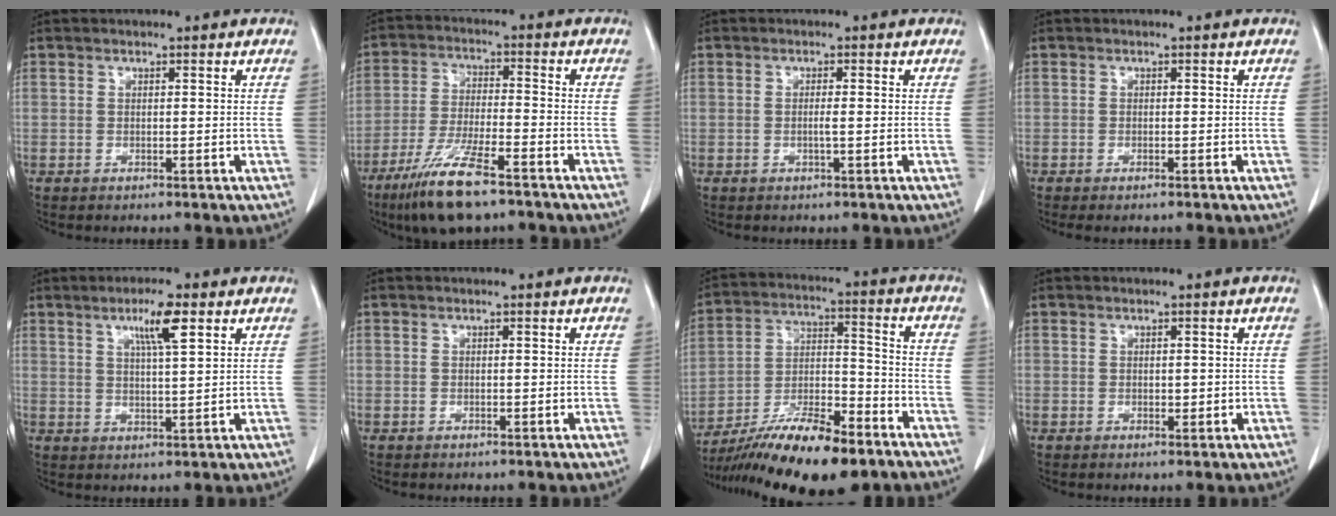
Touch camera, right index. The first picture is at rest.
{"total": 11.4, "force": [-7.8, 1.7, 8.1], "torque": [-0.161, -0.028, -0.138]}
{"total": 1.1, "force": [-0.1, -0.1, 1.1], "torque": [-0.020, 0.001, 0.000]}
{"total": 1.2, "force": [-0.9, 0.2, 0.8], "torque": [-0.010, -0.003, -0.008]}
{"total": 5.9, "force": [3.0, 0.3, 5.1], "torque": [-0.089, 0.001, 0.051]}
{"total": 0.0}
{"total": 17.9, "force": [-13.0, 3.9, 11.6], "torque": [-0.201, -0.007, -0.225]}
{"total": 0.9, "force": [0.1, 0.6, 0.6], "torque": [-0.005, 0.001, 0.005]}